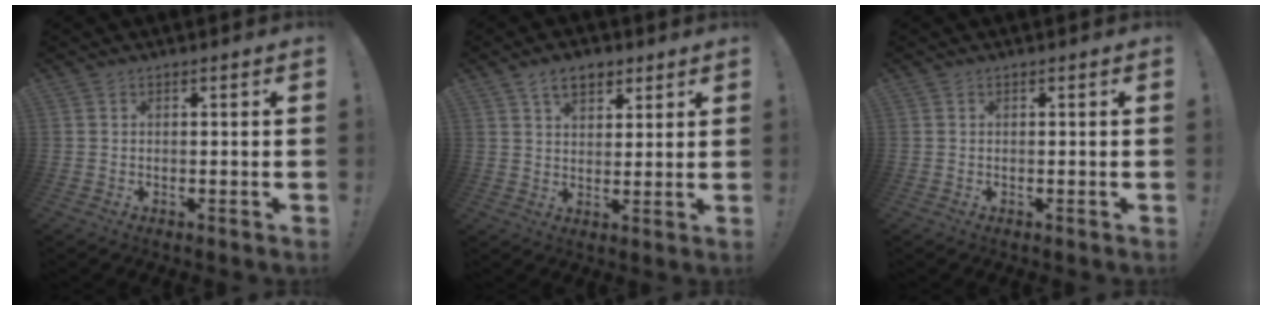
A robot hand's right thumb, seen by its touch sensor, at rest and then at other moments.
{"total": 7.6, "force": [4.4, 4.7, 4.0], "torque": [-0.059, -0.008, 0.081]}
{"total": 0.0}